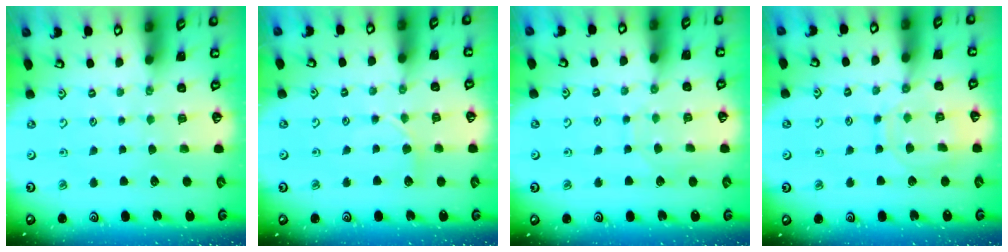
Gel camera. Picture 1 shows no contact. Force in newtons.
{"total": 5.0, "press": 4.9, "slide": 0.7}
{"total": 5.7, "press": 5.7, "slide": 0.4}
{"total": 11.1, "press": 11.0, "slide": 0.7}